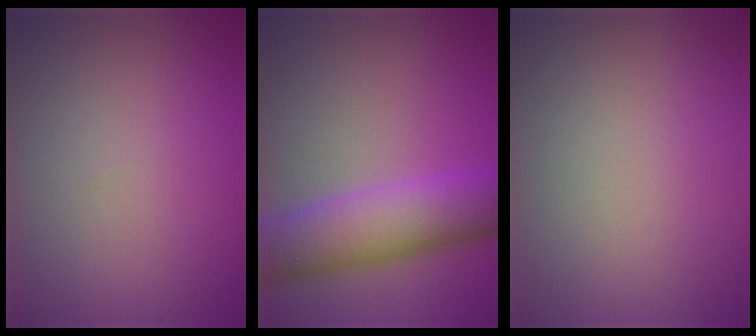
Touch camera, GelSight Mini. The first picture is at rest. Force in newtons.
{"total": 8.6, "press": 8.6, "slide": 0.4}
{"total": 0.0}